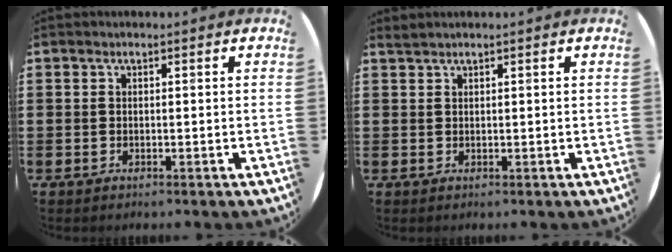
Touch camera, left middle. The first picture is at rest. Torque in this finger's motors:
{"motor_torque": [0.23, -0.19, -0.03, -0.01]}